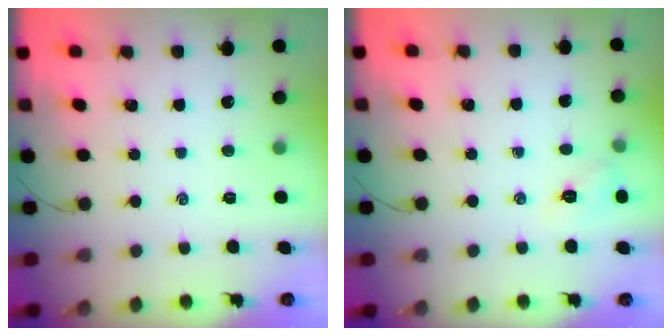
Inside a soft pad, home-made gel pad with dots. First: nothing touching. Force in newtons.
{"total": 5.8, "press": 5.6, "slide": 1.3}